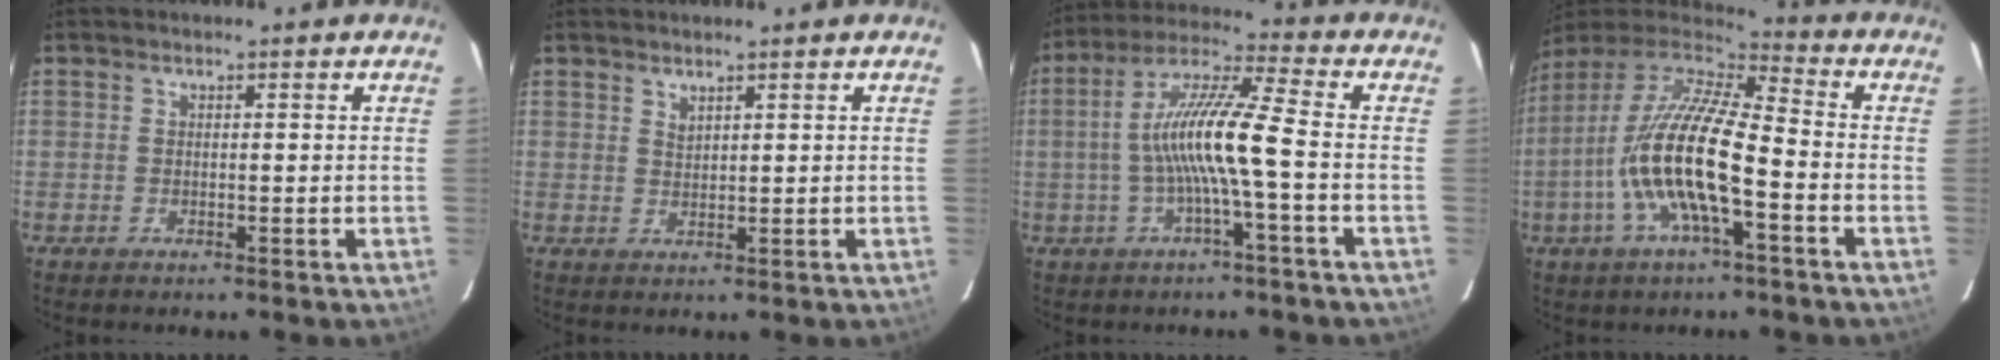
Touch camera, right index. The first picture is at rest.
{"total": 1.4, "force": [1.2, 0.4, 0.4], "torque": [-0.006, 0.001, 0.023]}
{"total": 11.5, "force": [-2.0, -0.2, 11.3], "torque": [-0.221, 0.015, -0.037]}
{"total": 17.9, "force": [-5.1, 4.2, 16.6], "torque": [-0.309, -0.018, -0.103]}